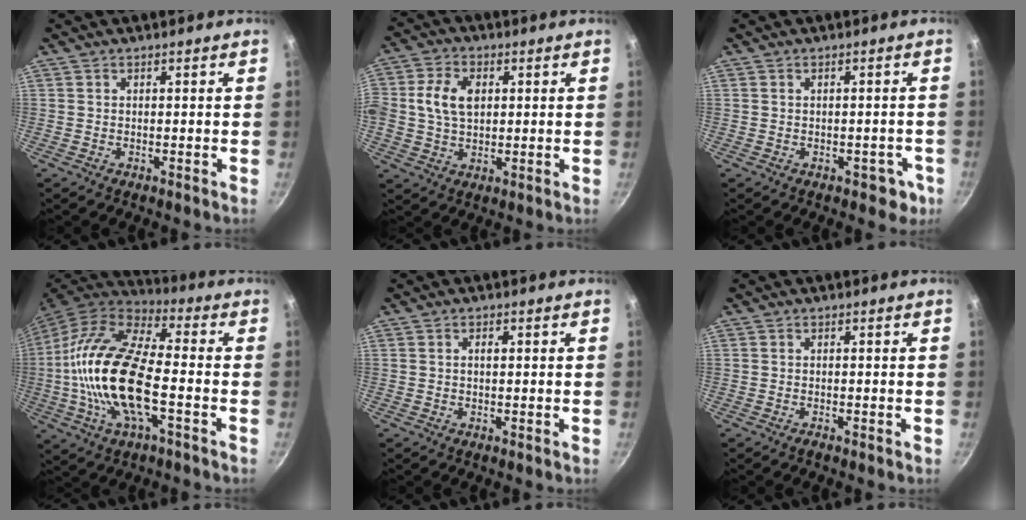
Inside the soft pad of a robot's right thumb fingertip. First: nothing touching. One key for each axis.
{"total": 8.6, "fx": 1.4, "fy": 5.9, "fz": 6.1, "tx": -0.106, "ty": 0.011, "tz": 0.021}
{"total": 3.7, "fx": -1.4, "fy": 2.5, "fz": 2.4, "tx": -0.005, "ty": 0.021, "tz": -0.002}
{"total": 19.7, "fx": -3.2, "fy": 7.8, "fz": 17.8, "tx": -0.346, "ty": 0.033, "tz": -0.076}
{"total": 1.2, "fx": 0.1, "fy": 0.6, "fz": 1.0, "tx": -0.014, "ty": 0.004, "tz": 0.000}
{"total": 0.7, "fx": -0.6, "fy": 0.1, "fz": 0.4, "tx": -0.013, "ty": 0.005, "tz": -0.011}